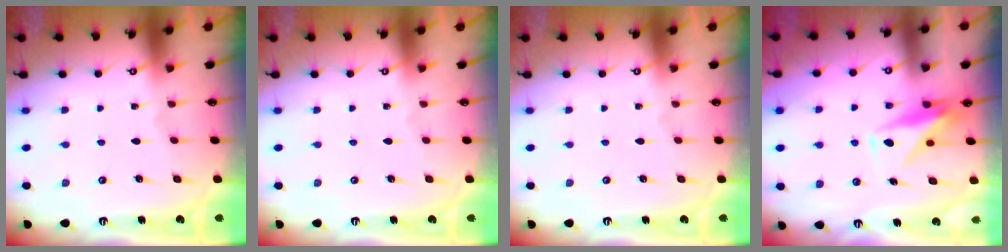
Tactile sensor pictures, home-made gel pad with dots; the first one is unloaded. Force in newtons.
{"total": 0.0}
{"total": 0.0}
{"total": 8.8, "press": 8.8, "slide": 0.1}